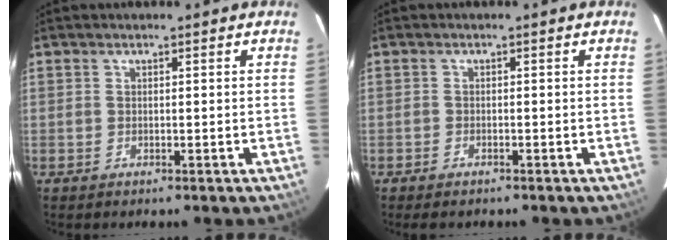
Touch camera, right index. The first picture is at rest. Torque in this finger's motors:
{"motor_torque": [-0.01, 0.06, 0.09, 0.01]}